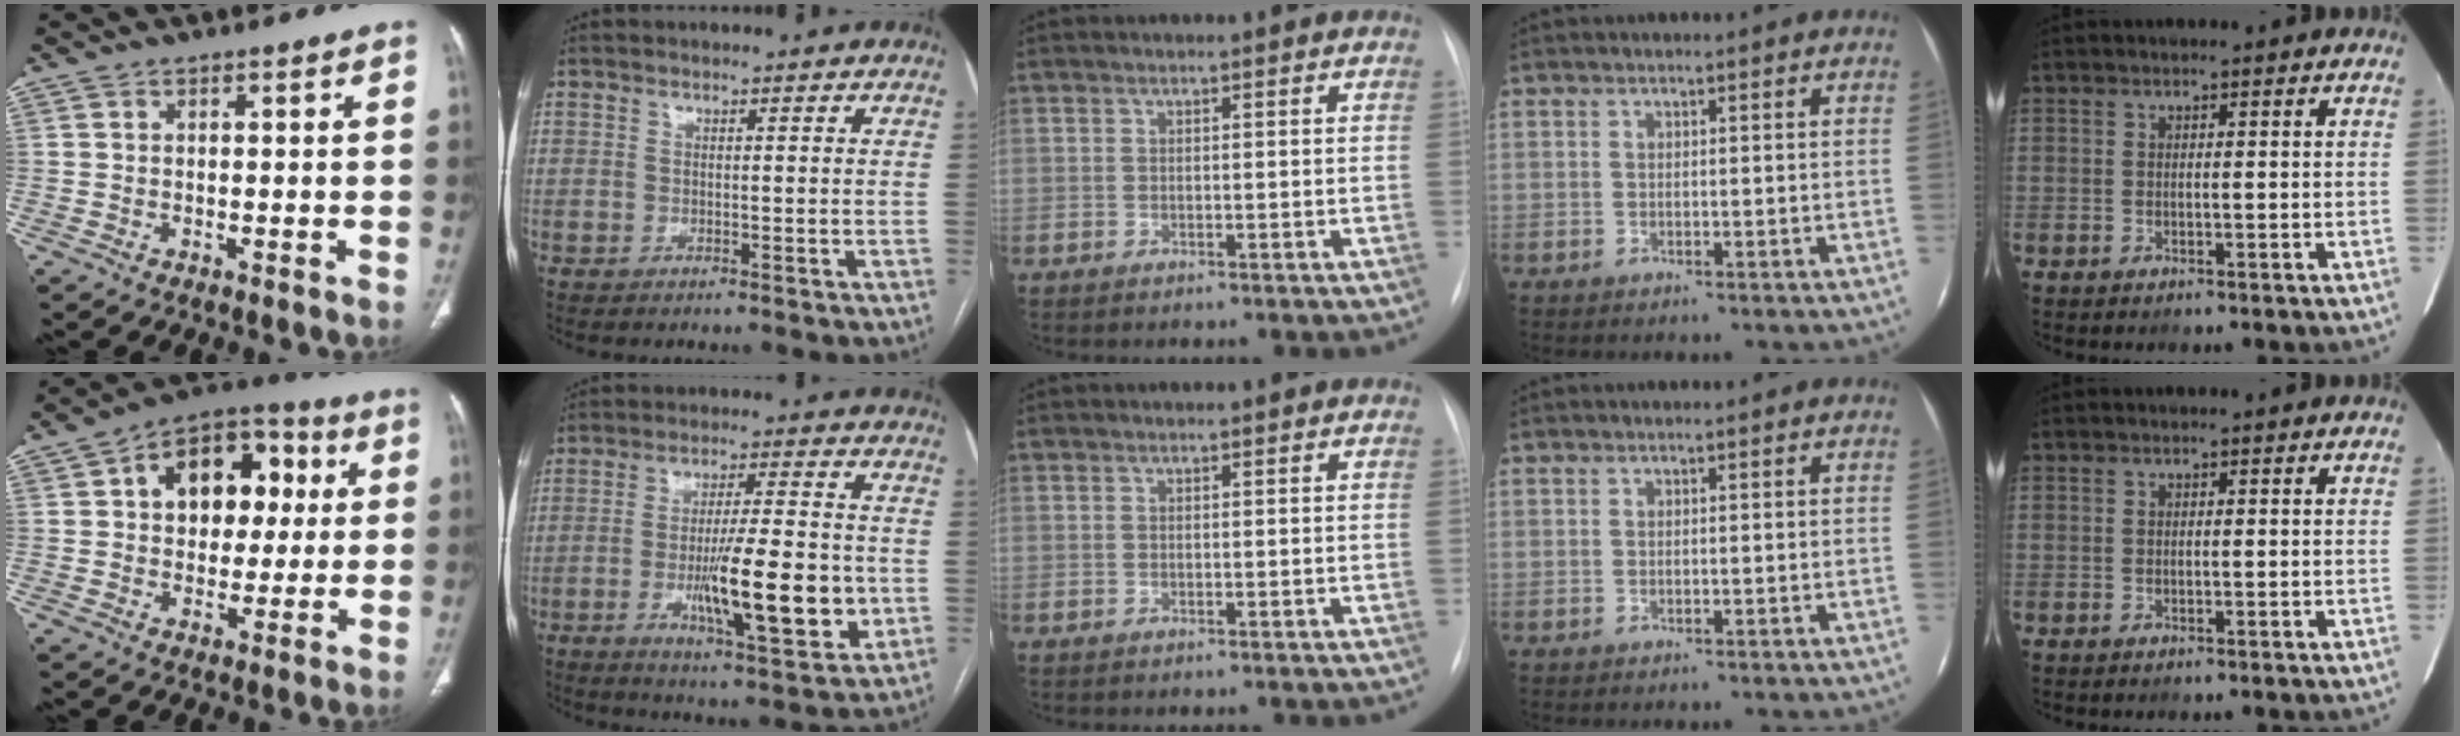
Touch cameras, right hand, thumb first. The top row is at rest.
{"thumb": {"total": 15.3, "force": [3.2, 10.5, 10.7], "torque": [-0.102, 0.018, 0.040]}, "index": {"total": 14.8, "force": [-3.1, 2.3, 14.3], "torque": [-0.234, -0.012, -0.047]}}